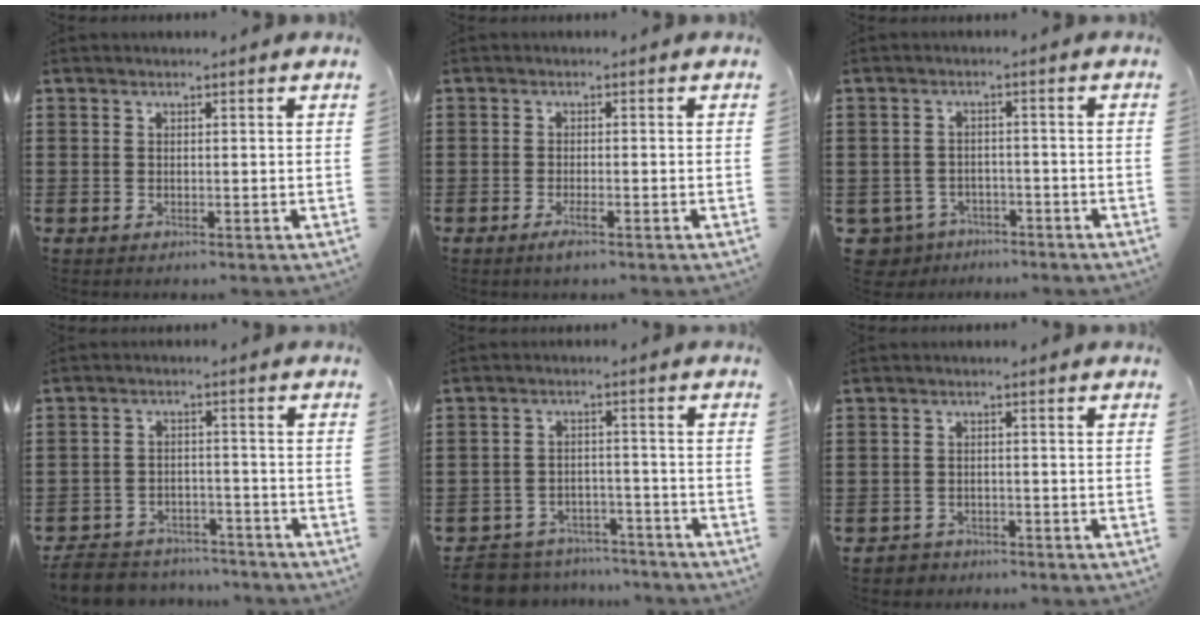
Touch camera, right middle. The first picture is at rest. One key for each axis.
{"total": 1.8, "fx": -1.0, "fy": 0.3, "fz": 1.5, "tx": -0.032, "ty": -0.004, "tz": -0.021}
{"total": 3.4, "fx": -3.2, "fy": 1.1, "fz": 0.1, "tx": -0.027, "ty": -0.004, "tz": -0.073}
{"total": 5.3, "fx": -5.1, "fy": 1.2, "fz": 0.3, "tx": -0.016, "ty": 0.009, "tz": -0.105}
{"total": 6.5, "fx": -6.3, "fy": 1.3, "fz": 0.4, "tx": -0.022, "ty": 0.011, "tz": -0.131}
{"total": 1.9, "fx": -1.7, "fy": 0.6, "fz": -0.2, "tx": -0.004, "ty": 0.000, "tz": -0.040}